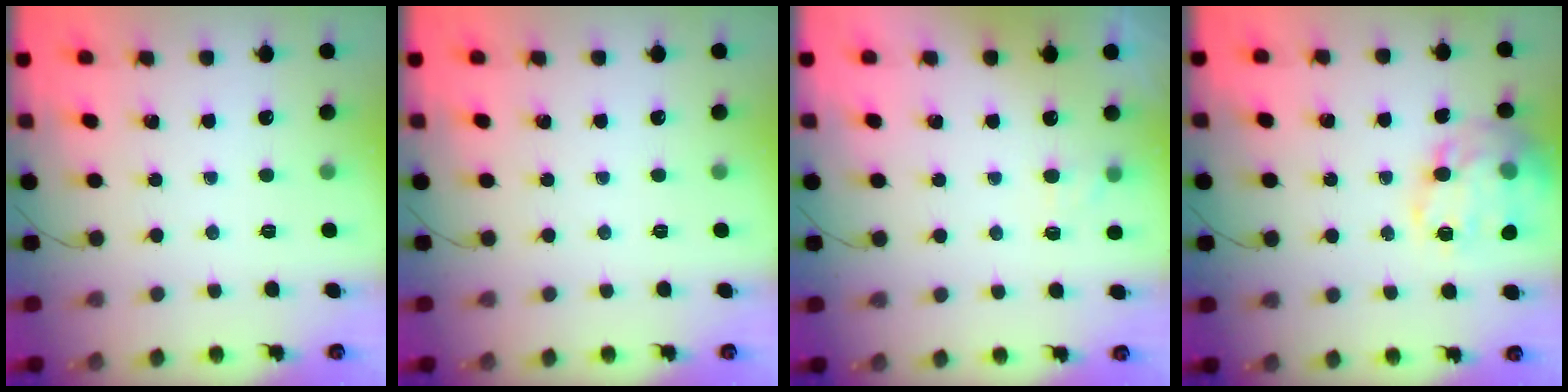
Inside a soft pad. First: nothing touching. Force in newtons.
{"total": 0.0}
{"total": 2.7, "press": 2.5, "slide": 1.1}
{"total": 20.0, "press": 19.9, "slide": 2.1}